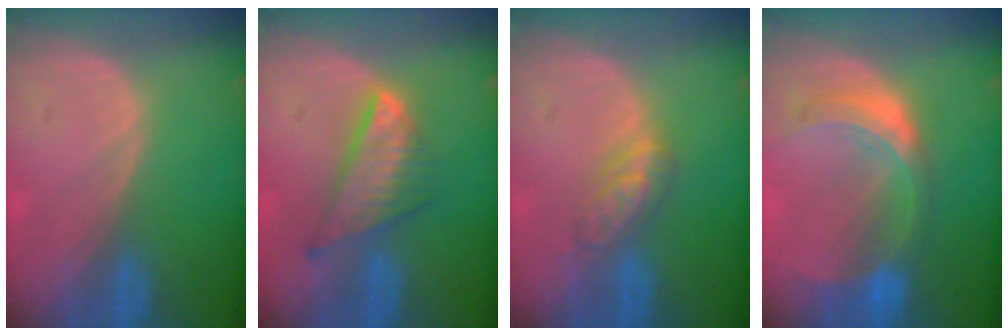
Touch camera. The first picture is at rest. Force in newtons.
{"total": 7.9, "press": 6.6, "slide": 4.3}
{"total": 4.6, "press": 4.5, "slide": 1.0}
{"total": 7.9, "press": 7.0, "slide": 3.7}